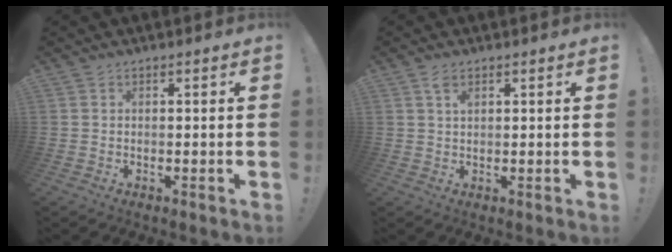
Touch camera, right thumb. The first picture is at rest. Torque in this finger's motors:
{"motor_torque": [-0.19, 0.08, 0.39, -0.12, 0.00]}